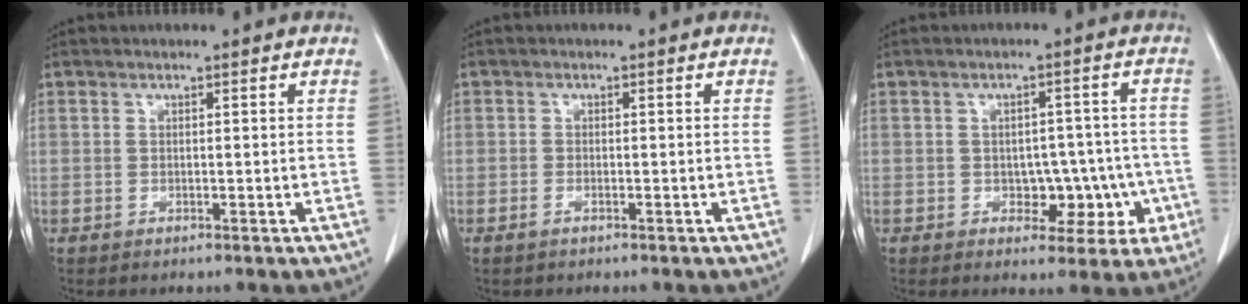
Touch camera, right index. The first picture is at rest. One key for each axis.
{"total": 0.9, "fx": -0.6, "fy": 0.3, "fz": 0.6, "tx": -0.013, "ty": -0.001, "tz": -0.008}
{"total": 7.1, "fx": -2.0, "fy": 5.0, "fz": 4.6, "tx": -0.037, "ty": 0.025, "tz": -0.014}